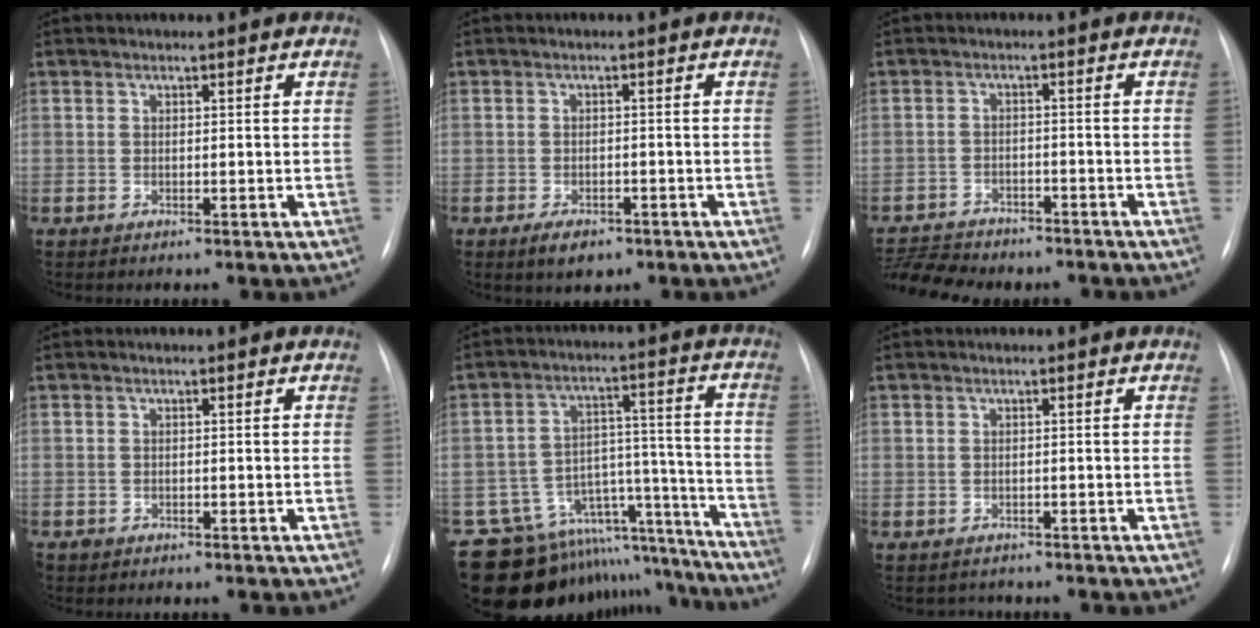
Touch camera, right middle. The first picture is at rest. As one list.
[{"total": 3.6, "force": [-2.3, 1.9, 2.0], "torque": [-0.037, -0.003, -0.027]}, {"total": 9.2, "force": [-8.5, 2.8, 2.1], "torque": [-0.039, 0.004, -0.127]}, {"total": 0.7, "force": [-0.5, 0.5, -0.1], "torque": [-0.003, 0.003, -0.010]}, {"total": 20.9, "force": [-19.2, 7.4, 3.5], "torque": [-0.050, 0.074, -0.264]}, {"total": 1.7, "force": [-1.3, 1.0, -0.4], "torque": [-0.001, 0.001, -0.020]}]